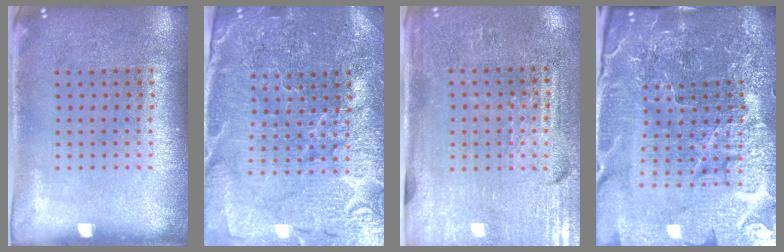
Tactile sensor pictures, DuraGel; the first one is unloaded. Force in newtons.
{"total": 4.1, "press": 4.0, "slide": 1.2}
{"total": 3.4, "press": 3.1, "slide": 1.3}
{"total": 6.6, "press": 5.8, "slide": 3.1}